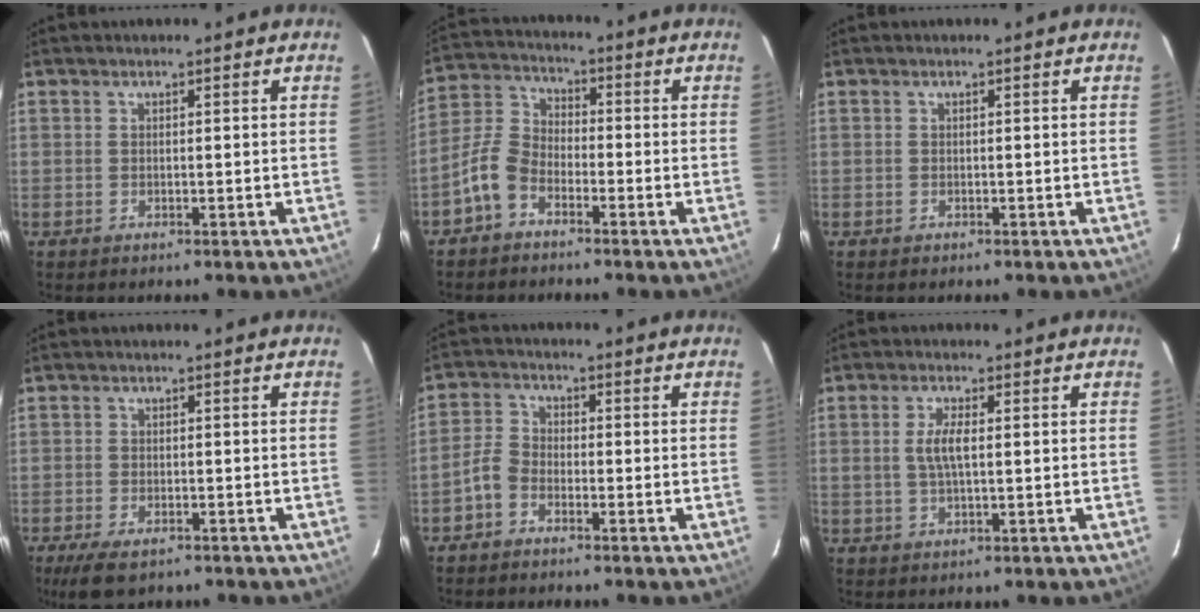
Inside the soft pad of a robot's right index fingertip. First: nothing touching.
{"total": 6.7, "force": [-4.1, 3.9, 3.6], "torque": [-0.087, 0.020, -0.091]}
{"total": 0.7, "force": [-0.4, 0.5, 0.1], "torque": [-0.001, -0.001, -0.005]}
{"total": 6.0, "force": [-4.1, 2.7, 3.5], "torque": [-0.087, -0.022, -0.071]}
{"total": 3.7, "force": [-2.3, 2.3, 1.7], "torque": [-0.042, 0.013, -0.050]}
{"total": 3.9, "force": [0.4, 1.2, 3.6], "torque": [-0.073, 0.003, 0.011]}